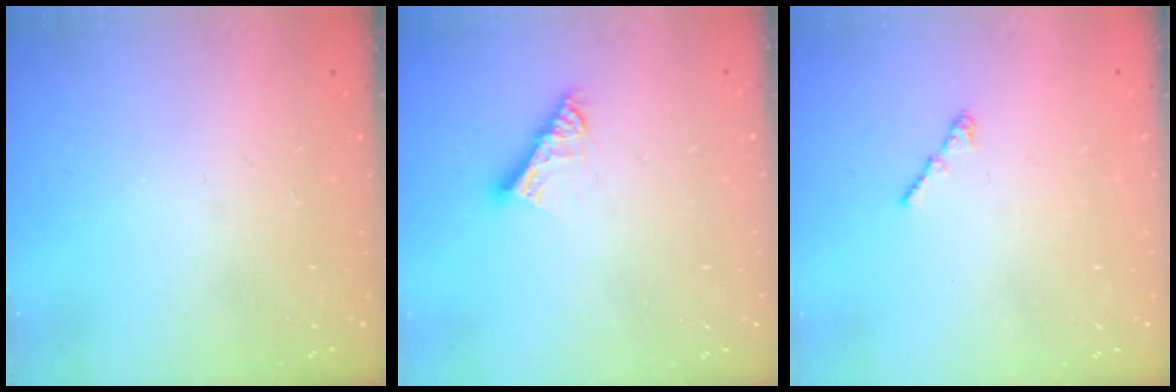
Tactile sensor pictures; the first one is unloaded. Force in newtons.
{"total": 5.7, "press": 5.7, "slide": 0.4}
{"total": 1.2, "press": 1.1, "slide": 0.5}